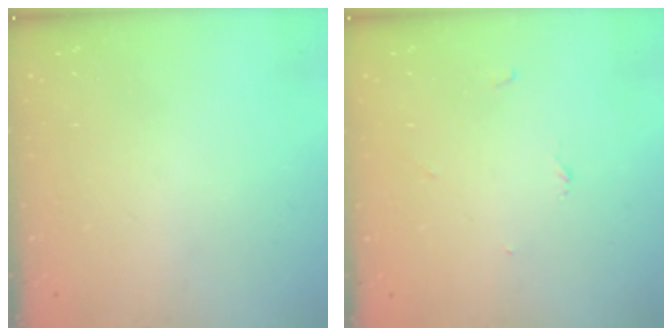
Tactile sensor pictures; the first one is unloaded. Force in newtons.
{"total": 2.5, "press": 2.5, "slide": 0.3}